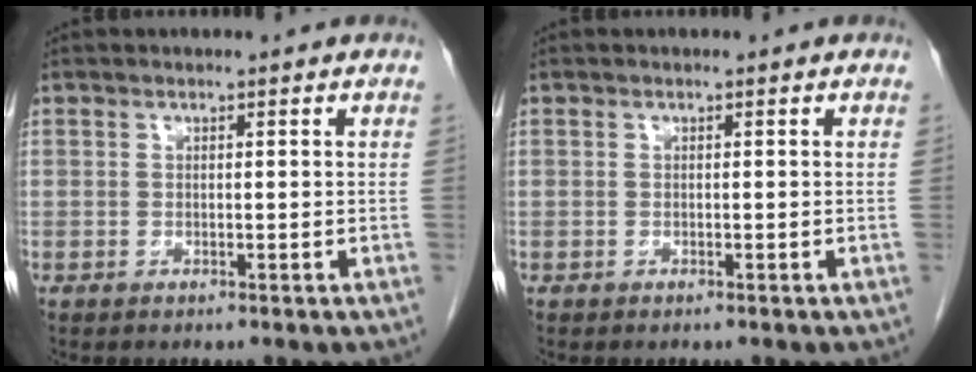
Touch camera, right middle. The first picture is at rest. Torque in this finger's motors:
{"motor_torque": [0.47, -0.20, 0.02, 0.00]}